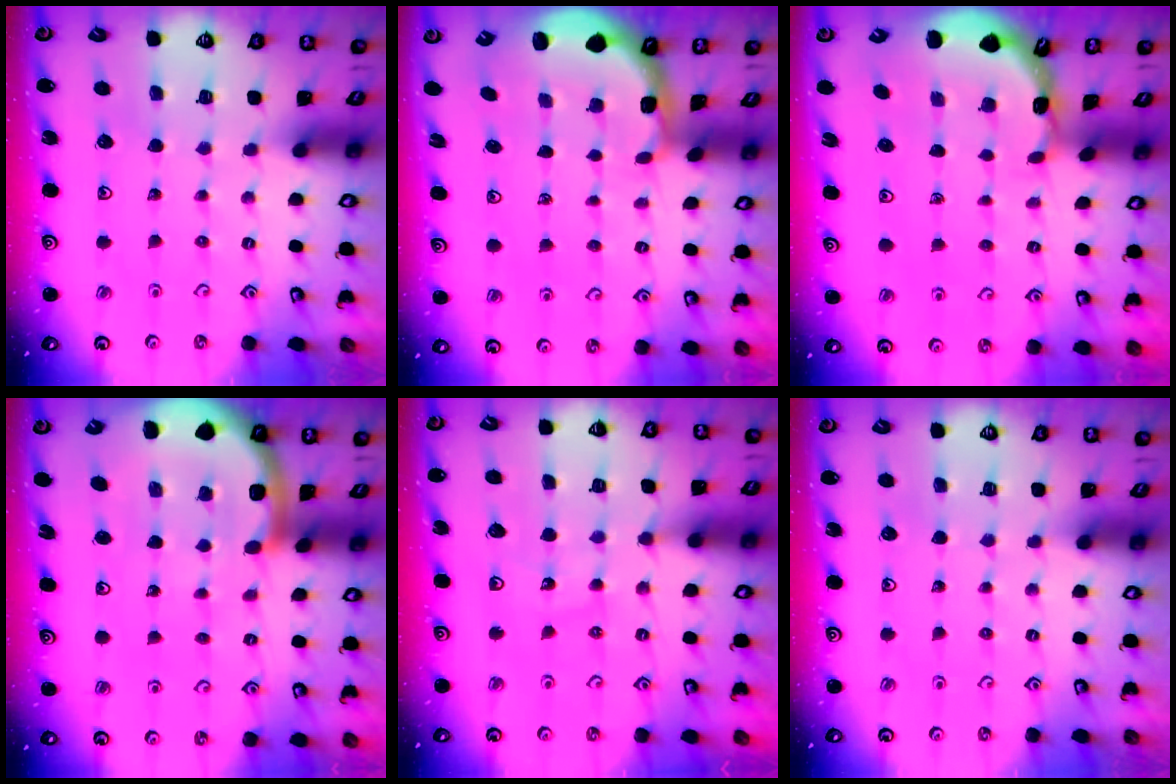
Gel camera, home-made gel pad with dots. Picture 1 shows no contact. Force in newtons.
{"total": 2.1, "press": 1.8, "slide": 1.0}
{"total": 1.8, "press": 1.8, "slide": 0.1}
{"total": 7.8, "press": 7.8, "slide": 1.0}
{"total": 11.5, "press": 11.0, "slide": 3.3}
{"total": 0.0}